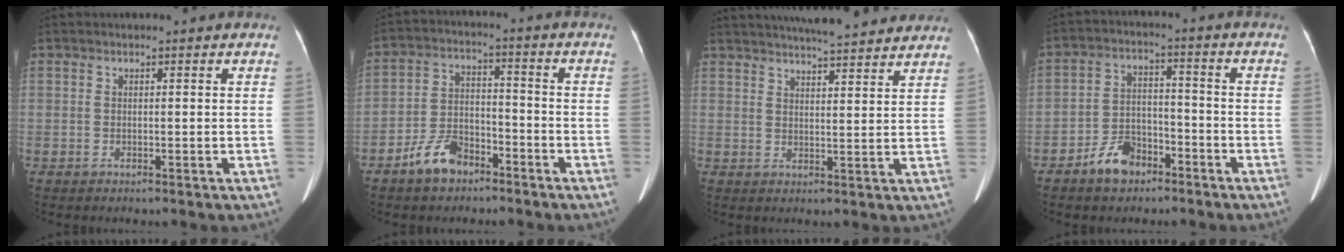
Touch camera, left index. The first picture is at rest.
{"total": 7.4, "force": [-5.1, 3.9, 3.7], "torque": [-0.084, 0.011, -0.092]}
{"total": 16.6, "force": [14.9, 2.2, 6.9], "torque": [-0.105, 0.027, 0.197]}
{"total": 6.9, "force": [-4.6, 3.9, 3.2], "torque": [-0.071, 0.015, -0.078]}